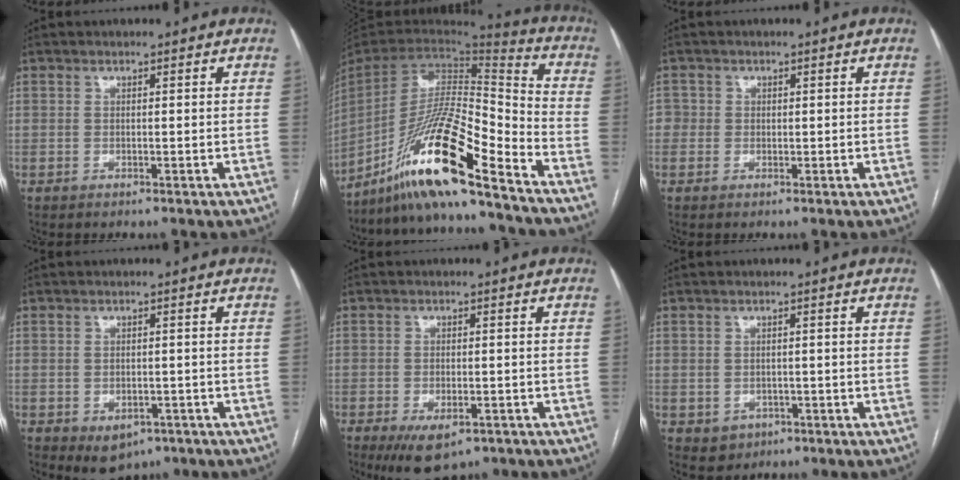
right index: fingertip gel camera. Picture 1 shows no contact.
{"total": 19.3, "force": [-13.8, 0.8, 13.5], "torque": [-0.282, -0.013, -0.255]}
{"total": 2.4, "force": [0.0, 2.3, 0.5], "torque": [0.002, 0.008, -0.002]}
{"total": 4.7, "force": [-2.5, 3.3, 2.2], "torque": [-0.031, -0.003, -0.024]}
{"total": 7.0, "force": [-4.3, 3.1, 4.5], "torque": [-0.075, -0.010, -0.062]}
{"total": 3.2, "force": [-1.1, 2.9, 0.8], "torque": [-0.011, 0.003, -0.005]}